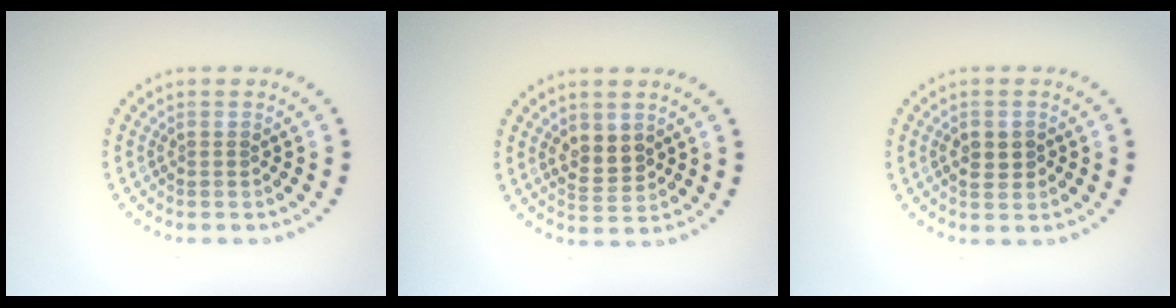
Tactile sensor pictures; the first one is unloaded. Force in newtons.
{"total": 2.4, "press": 2.3, "slide": 0.7}
{"total": 2.2, "press": 2.2, "slide": 0.1}